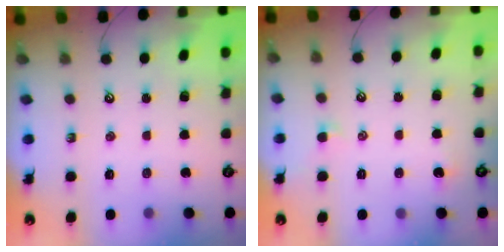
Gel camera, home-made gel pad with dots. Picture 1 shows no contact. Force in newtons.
{"total": 1.2, "press": 1.2, "slide": 0.4}